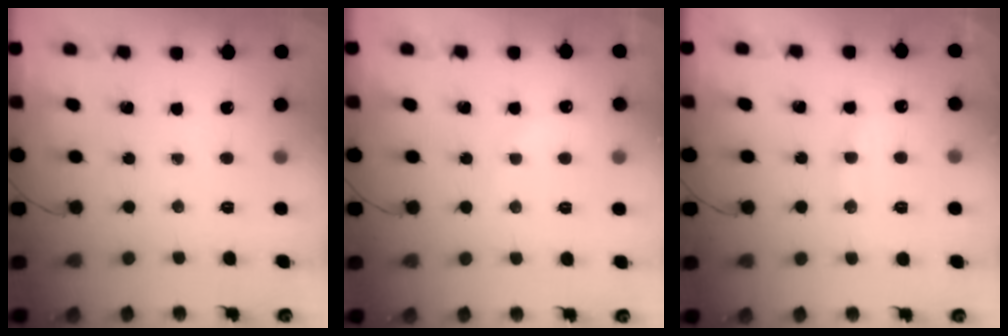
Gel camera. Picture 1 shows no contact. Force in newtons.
{"total": 5.1, "press": 5.0, "slide": 1.0}
{"total": 10.2, "press": 10.2, "slide": 0.9}